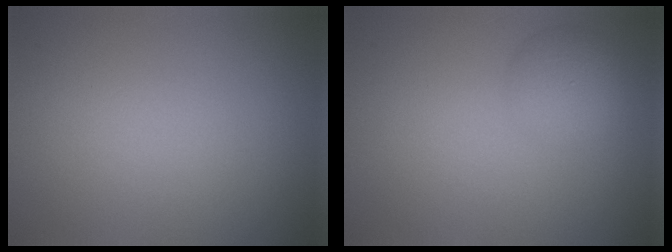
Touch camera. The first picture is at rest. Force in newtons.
{"total": 2.5, "press": 2.5, "slide": 0.1}